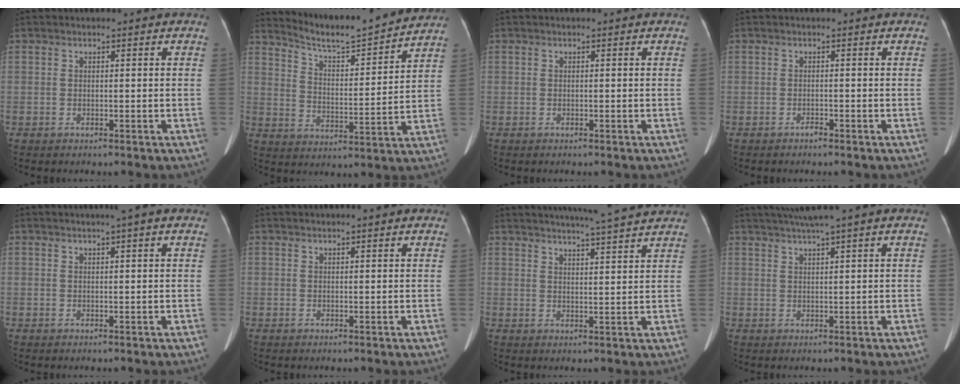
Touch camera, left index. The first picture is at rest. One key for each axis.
{"total": 11.8, "fx": 11.6, "fy": -0.5, "fz": 2.3, "tx": -0.050, "ty": -0.002, "tz": 0.183}
{"total": 0.0}
{"total": 0.6, "fx": -0.6, "fy": 0.1, "fz": 0.2, "tx": -0.004, "ty": -0.001, "tz": -0.009}
{"total": 1.7, "fx": 1.0, "fy": -0.2, "fz": 1.3, "tx": -0.021, "ty": 0.008, "tz": 0.017}
{"total": 1.2, "fx": 1.0, "fy": -0.1, "fz": 0.7, "tx": -0.008, "ty": 0.015, "tz": 0.021}
{"total": 10.2, "fx": 9.4, "fy": -0.8, "fz": 3.8, "tx": -0.064, "ty": 0.009, "tz": 0.122}
{"total": 5.1, "fx": 3.9, "fy": -1.2, "fz": 3.1, "tx": -0.055, "ty": 0.018, "tz": 0.071}